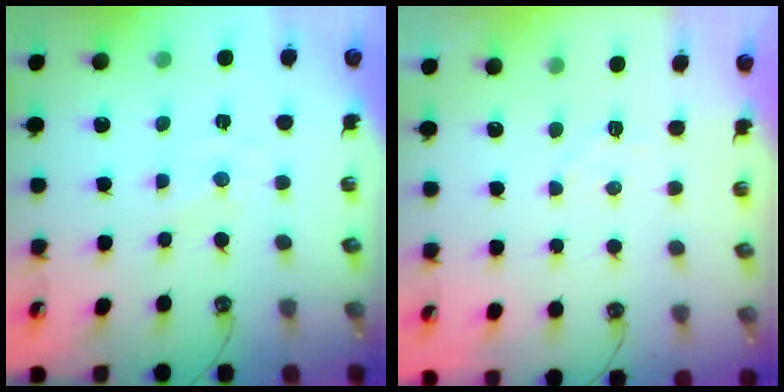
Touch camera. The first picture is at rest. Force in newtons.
{"total": 2.9, "press": 2.9, "slide": 0.4}